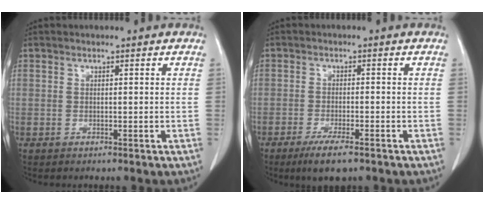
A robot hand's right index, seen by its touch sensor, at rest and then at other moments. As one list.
[{"total": 5.5, "force": [-3.8, 0.9, 3.9], "torque": [-0.069, -0.012, -0.060]}]